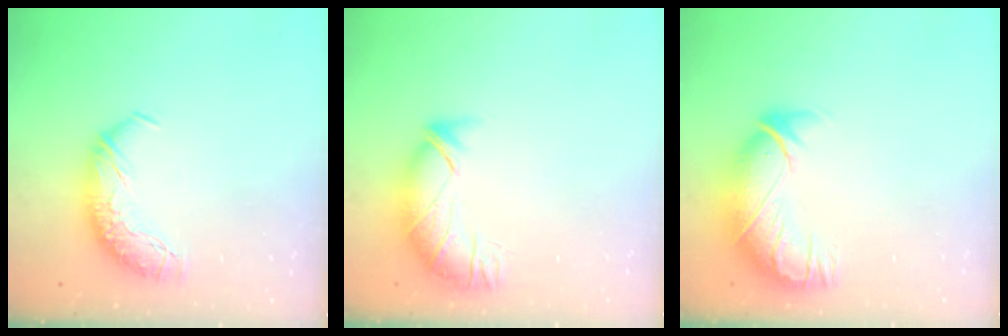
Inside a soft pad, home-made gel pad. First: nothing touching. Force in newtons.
{"total": 3.5, "press": 2.4, "slide": 2.5}
{"total": 3.0, "press": 0.3, "slide": 3.0}